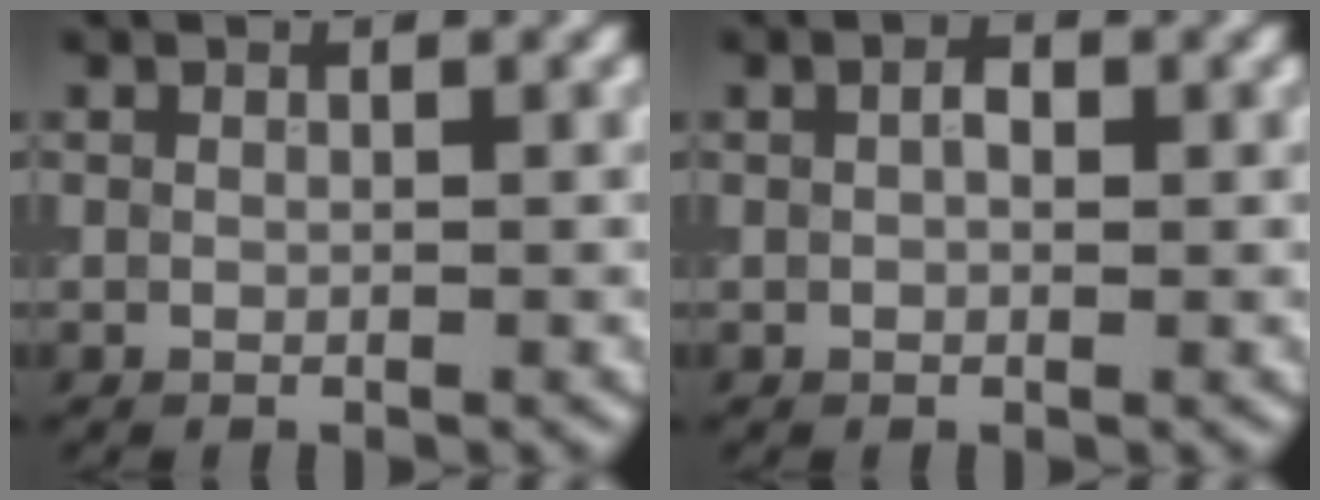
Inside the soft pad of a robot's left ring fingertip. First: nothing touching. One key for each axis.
{"total": 1.5, "fx": 0.3, "fy": 0.8, "fz": 1.2, "tx": -0.014, "ty": 0.001, "tz": 0.002}